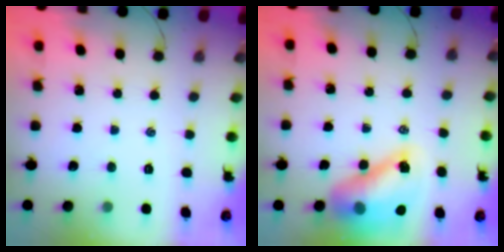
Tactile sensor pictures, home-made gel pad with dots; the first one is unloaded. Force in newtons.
{"total": 14.0, "press": 13.4, "slide": 3.9}